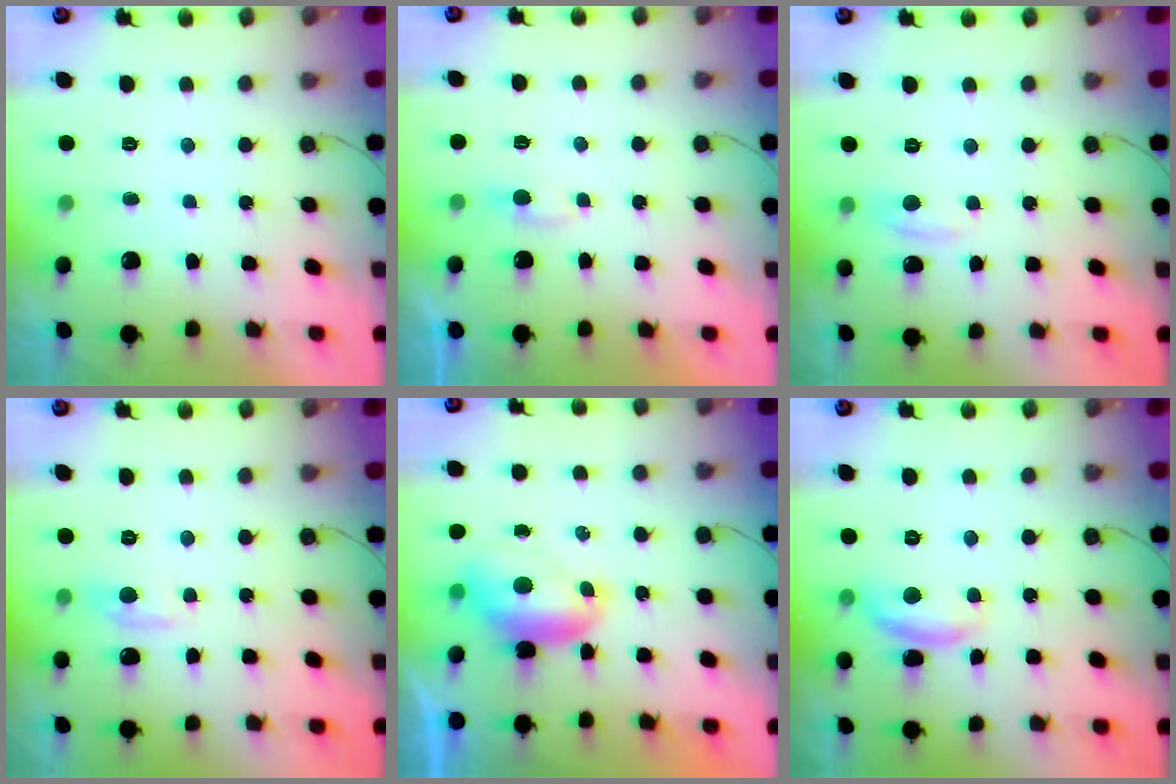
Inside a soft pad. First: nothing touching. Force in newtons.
{"total": 2.3, "press": 2.3, "slide": 0.3}
{"total": 3.3, "press": 3.3, "slide": 0.5}
{"total": 6.3, "press": 6.3, "slide": 0.9}
{"total": 7.4, "press": 7.3, "slide": 1.1}
{"total": 10.6, "press": 10.6, "slide": 0.6}